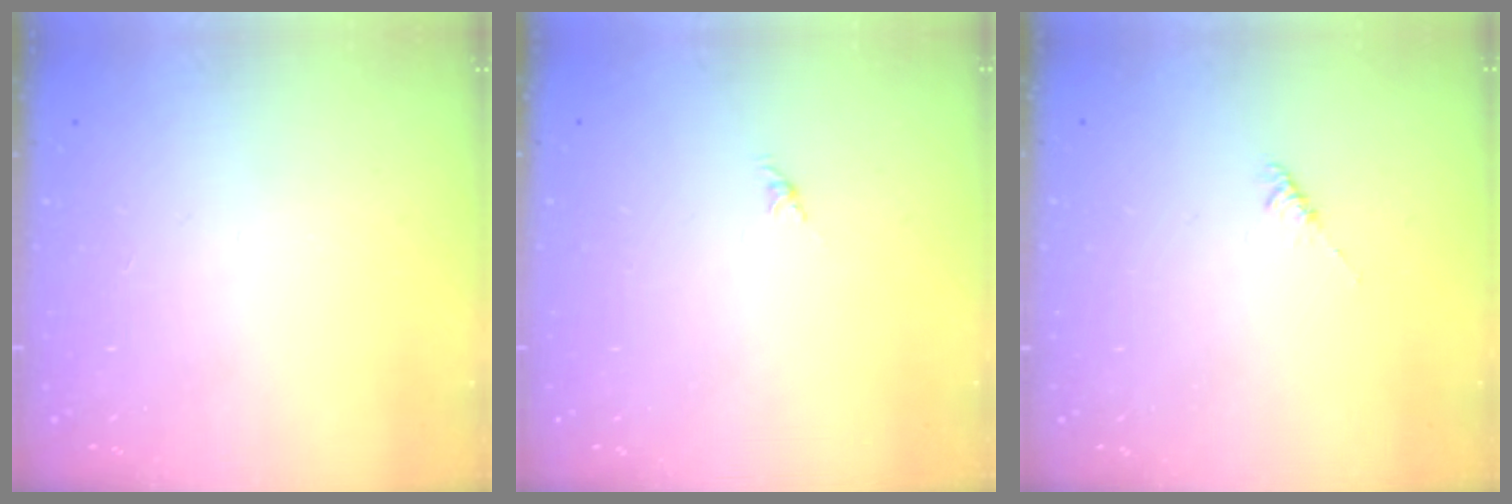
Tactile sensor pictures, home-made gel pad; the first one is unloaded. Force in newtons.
{"total": 0.0}
{"total": 2.0, "press": 1.9, "slide": 0.4}